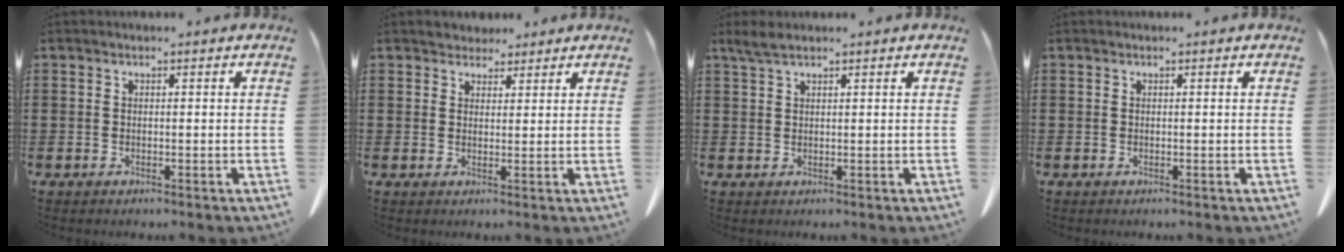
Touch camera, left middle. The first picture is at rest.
{"total": 2.7, "force": [2.5, 1.1, -0.1], "torque": [0.001, -0.001, 0.046]}
{"total": 2.2, "force": [1.6, 0.4, 1.4], "torque": [-0.032, 0.002, 0.029]}
{"total": 0.0}